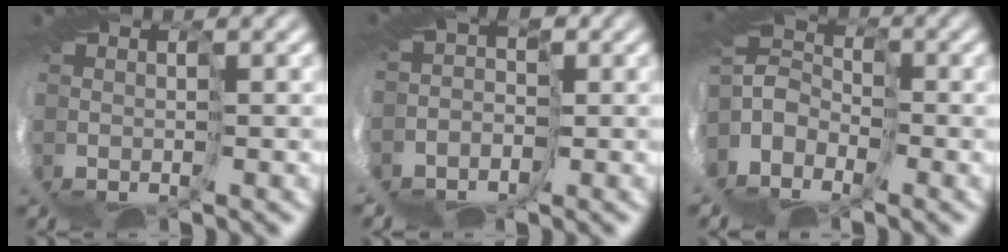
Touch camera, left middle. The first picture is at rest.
{"total": 2.0, "force": [-1.9, 0.5, -0.3], "torque": [0.030, -0.015, -0.019]}
{"total": 1.3, "force": [0.7, 0.9, 0.6], "torque": [-0.016, 0.016, -0.012]}